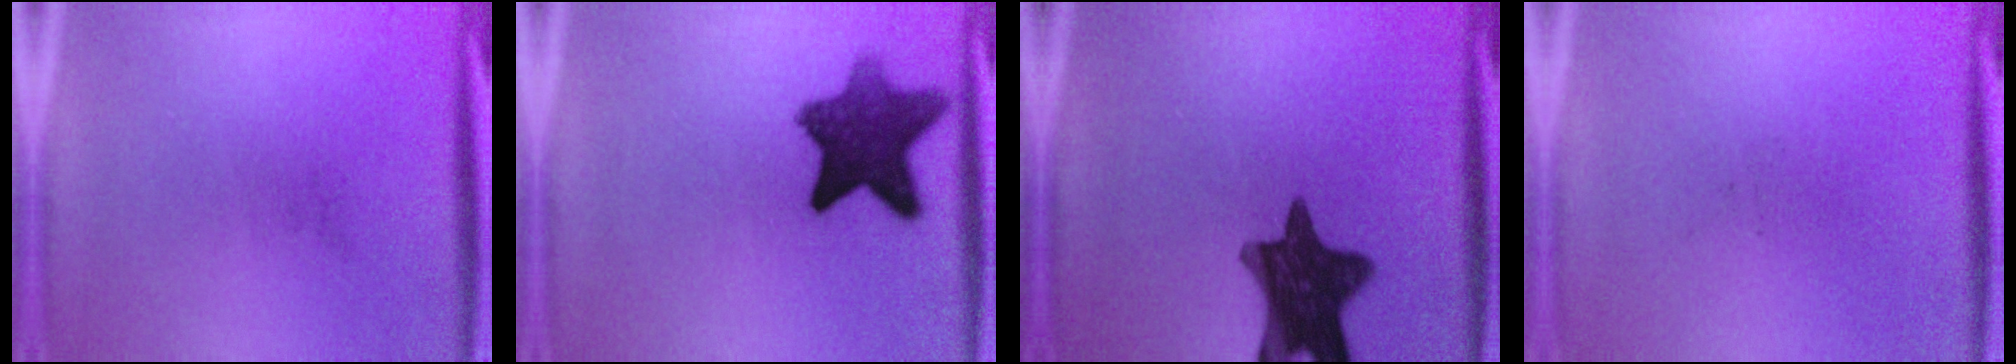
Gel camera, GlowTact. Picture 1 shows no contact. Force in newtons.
{"total": 10.4}
{"total": 13.0}
{"total": 0.0}